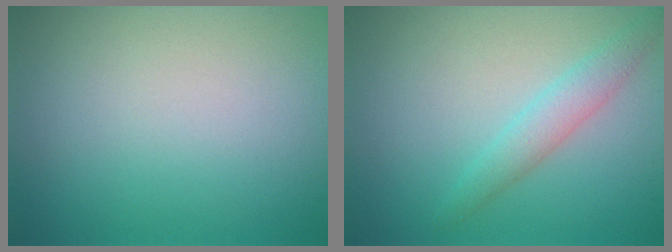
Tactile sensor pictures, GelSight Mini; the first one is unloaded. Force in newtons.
{"total": 2.0, "press": 2.0, "slide": 0.1}